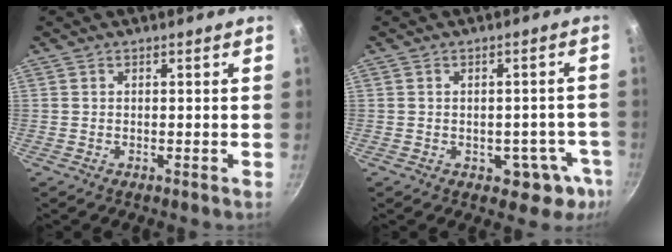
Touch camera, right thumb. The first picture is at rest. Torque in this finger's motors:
{"motor_torque": [-0.45, 0.39, 0.35, -0.03, 0.00]}